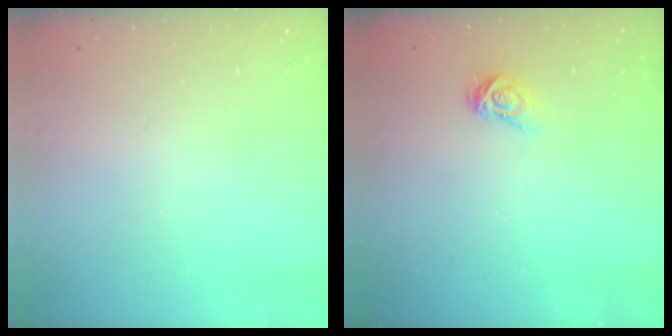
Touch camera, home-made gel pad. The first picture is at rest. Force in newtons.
{"total": 3.9, "press": 3.9, "slide": 0.4}